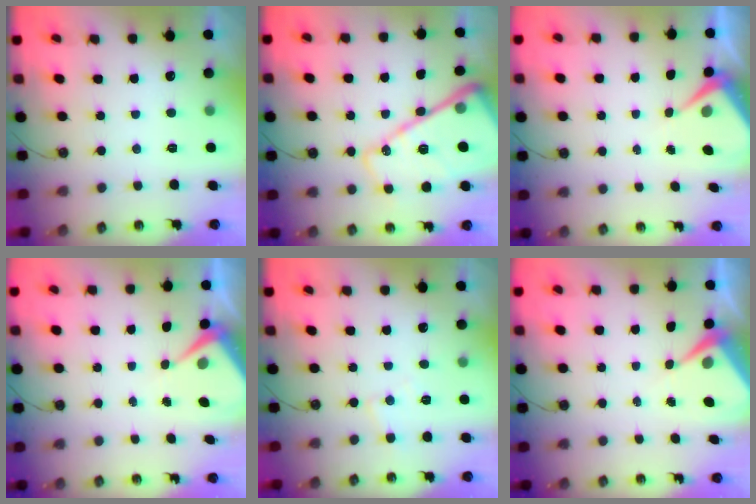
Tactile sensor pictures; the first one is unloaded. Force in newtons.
{"total": 21.9, "press": 21.9, "slide": 1.7}
{"total": 6.7, "press": 6.6, "slide": 0.8}
{"total": 6.7, "press": 6.6, "slide": 0.8}
{"total": 5.7, "press": 5.7, "slide": 0.7}
{"total": 5.1, "press": 5.1, "slide": 0.6}